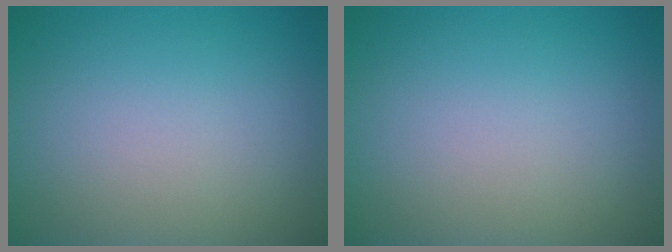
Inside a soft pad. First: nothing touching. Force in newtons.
{"total": 0.0}